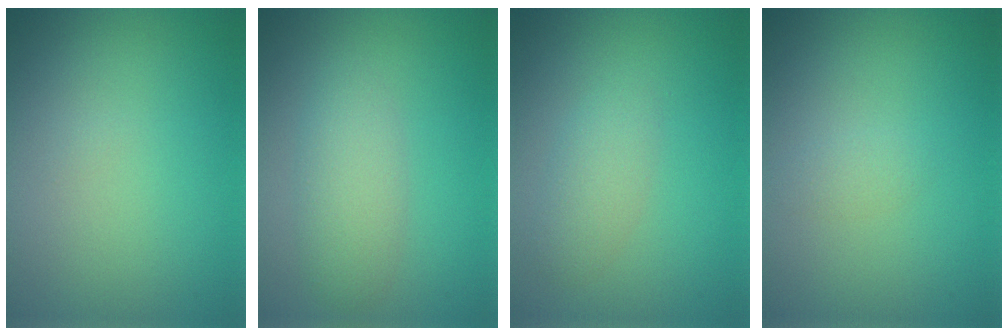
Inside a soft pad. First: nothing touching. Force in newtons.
{"total": 2.9, "press": 2.9, "slide": 0.2}
{"total": 1.9, "press": 1.9, "slide": 0.1}
{"total": 0.8, "press": 0.8, "slide": 0.0}